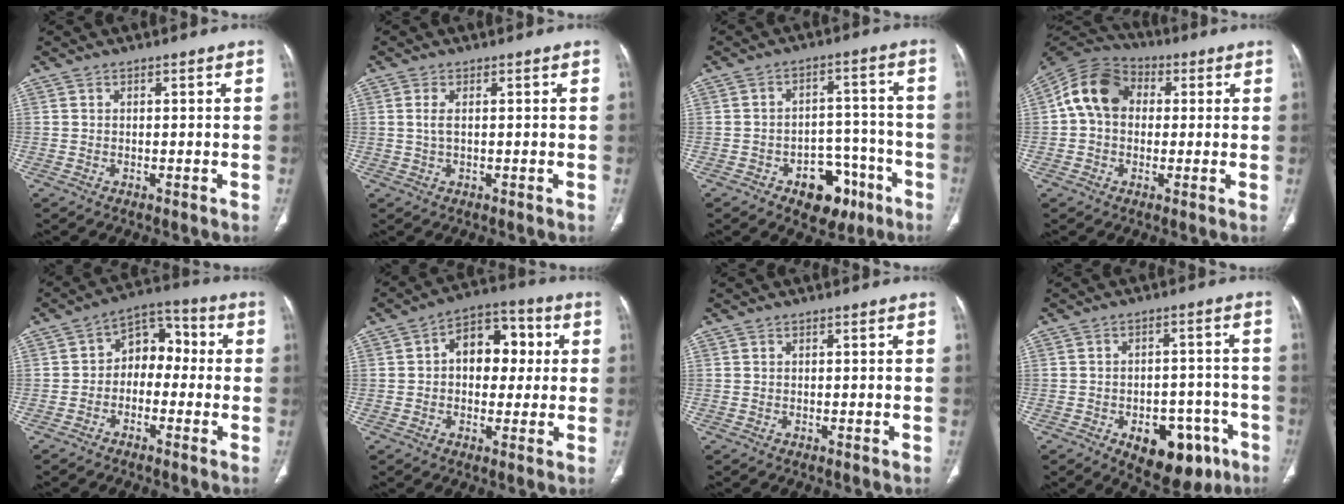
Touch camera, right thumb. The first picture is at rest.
{"total": 1.9, "force": [0.3, 0.7, 1.7], "torque": [-0.044, 0.003, 0.009]}
{"total": 10.7, "force": [-5.8, 6.8, 5.8], "torque": [-0.038, 0.049, -0.073]}
{"total": 11.4, "force": [1.4, 8.8, 7.1], "torque": [-0.119, 0.028, 0.010]}
{"total": 8.3, "force": [-0.9, 6.2, 5.6], "torque": [-0.043, 0.044, -0.033]}
{"total": 11.8, "force": [1.7, 8.1, 8.4], "torque": [-0.077, 0.026, 0.017]}
{"total": 0.0}
{"total": 13.3, "force": [-6.4, 7.8, 8.6], "torque": [-0.079, 0.037, -0.075]}